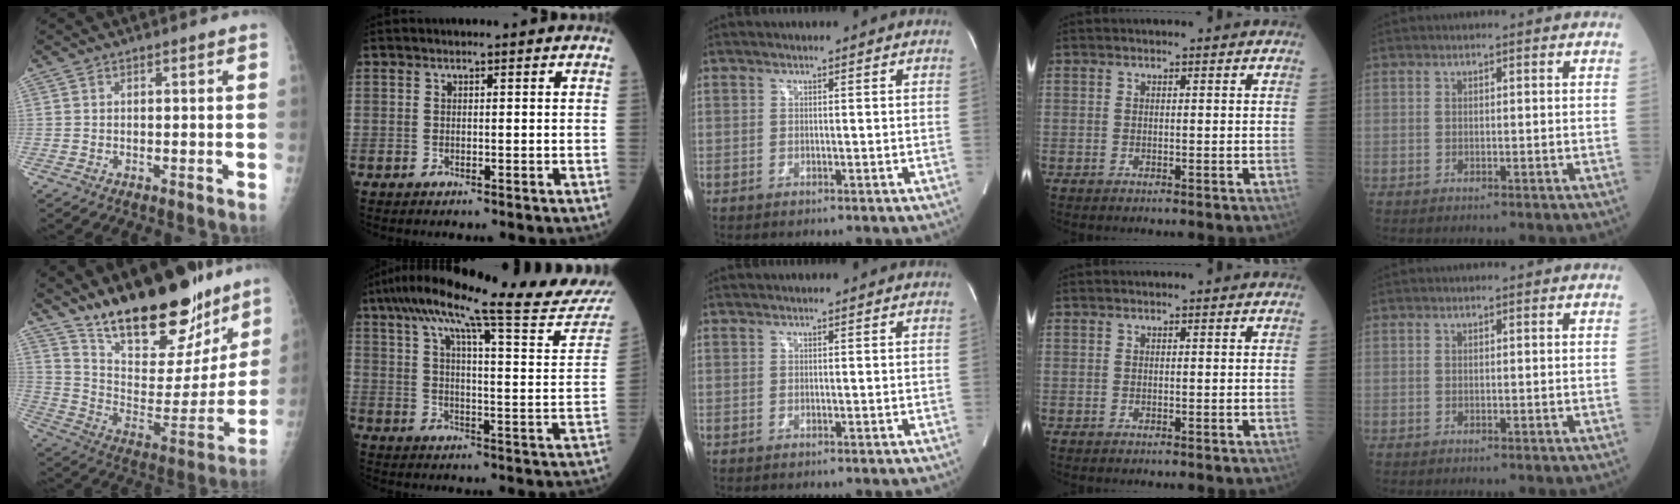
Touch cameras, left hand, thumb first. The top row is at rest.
{"thumb": {"total": 26.6, "force": [19.7, 10.4, 14.6], "torque": [-0.185, -0.099, 0.315]}, "index": {"total": 27.4, "force": [23.8, 0.6, 13.7], "torque": [-0.212, -0.042, 0.306]}}